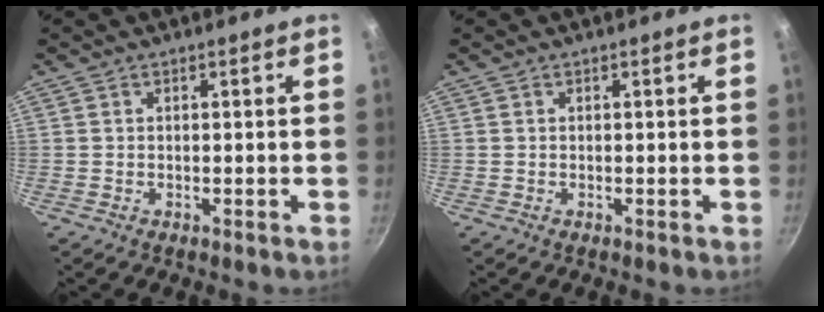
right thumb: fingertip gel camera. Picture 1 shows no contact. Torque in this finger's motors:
{"motor_torque": [0.00, 0.00, 0.00, 0.00, 0.00]}